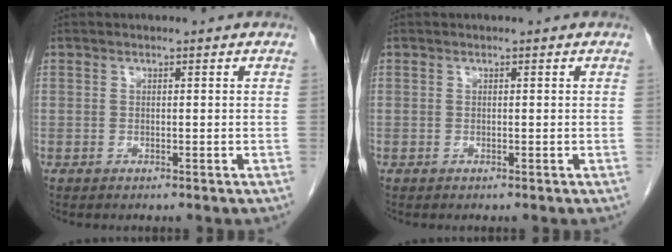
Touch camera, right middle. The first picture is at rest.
{"total": 0.0}